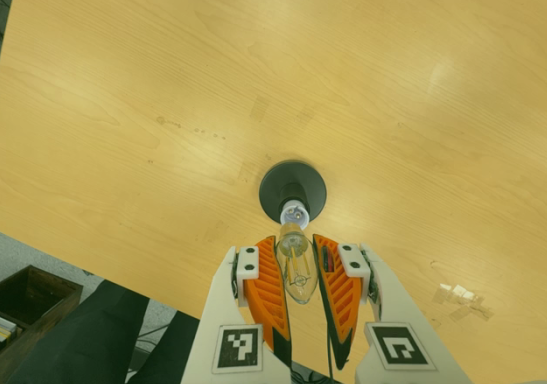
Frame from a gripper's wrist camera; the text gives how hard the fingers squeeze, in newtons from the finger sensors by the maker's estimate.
{"total": 20.9, "left": 23.4, "right": 18.5}